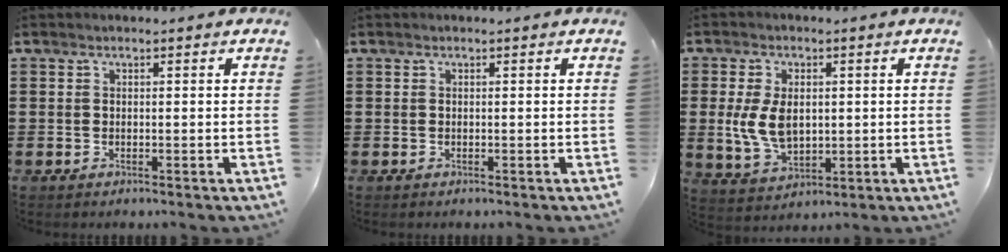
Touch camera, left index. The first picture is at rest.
{"total": 0.0}
{"total": 7.4, "force": [0.6, 4.8, 5.6], "torque": [-0.132, 0.001, 0.005]}